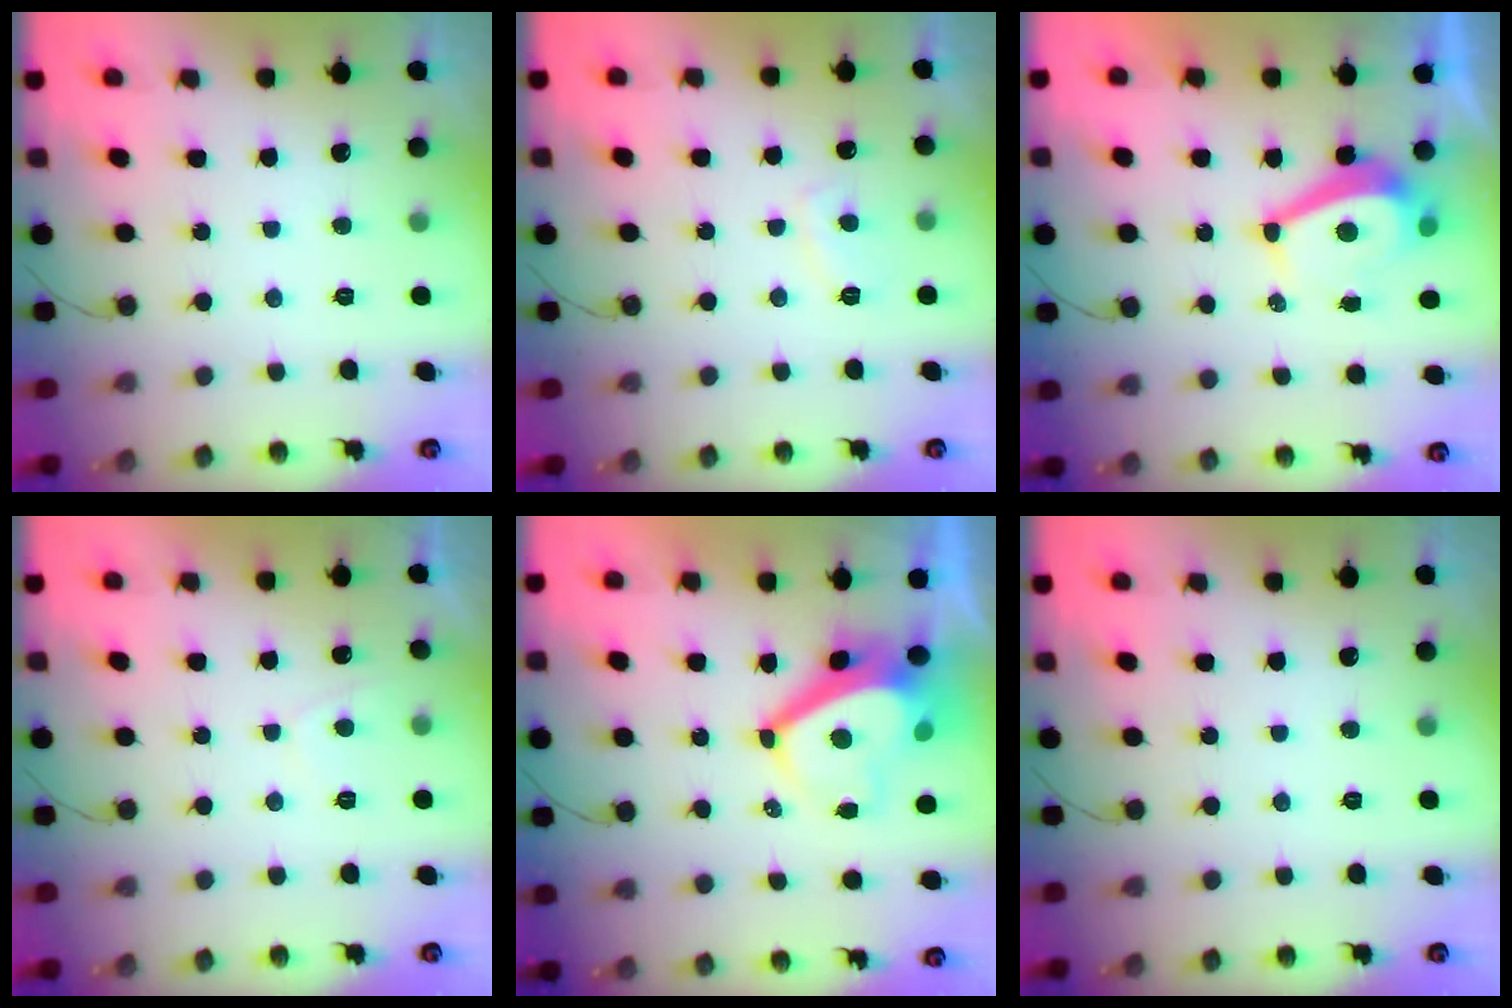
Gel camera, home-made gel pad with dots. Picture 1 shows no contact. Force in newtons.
{"total": 3.2, "press": 3.2, "slide": 0.3}
{"total": 5.6, "press": 5.6, "slide": 0.2}
{"total": 1.0, "press": 0.8, "slide": 0.6}
{"total": 6.7, "press": 6.6, "slide": 0.9}
{"total": 0.0}